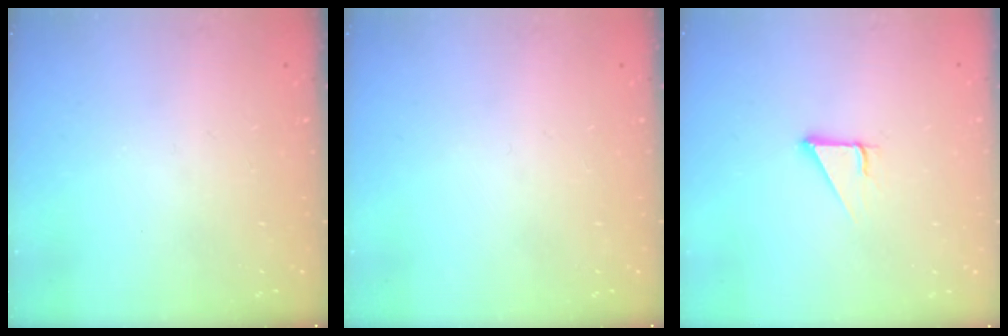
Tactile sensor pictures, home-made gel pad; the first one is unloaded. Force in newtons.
{"total": 0.0}
{"total": 3.0, "press": 3.0, "slide": 0.2}